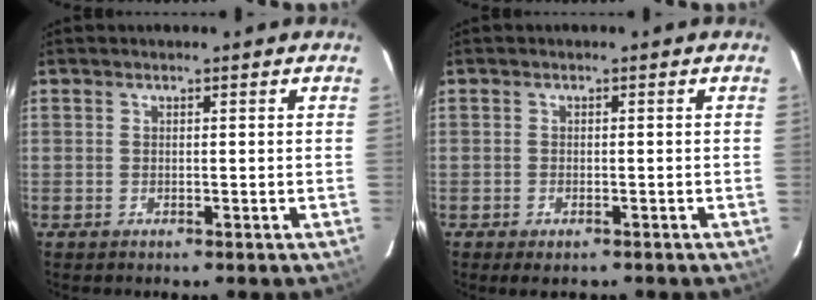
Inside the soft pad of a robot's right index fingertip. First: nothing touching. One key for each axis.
{"total": 2.2, "fx": -1.6, "fy": 0.9, "fz": 1.2, "tx": -0.023, "ty": -0.007, "tz": -0.026}